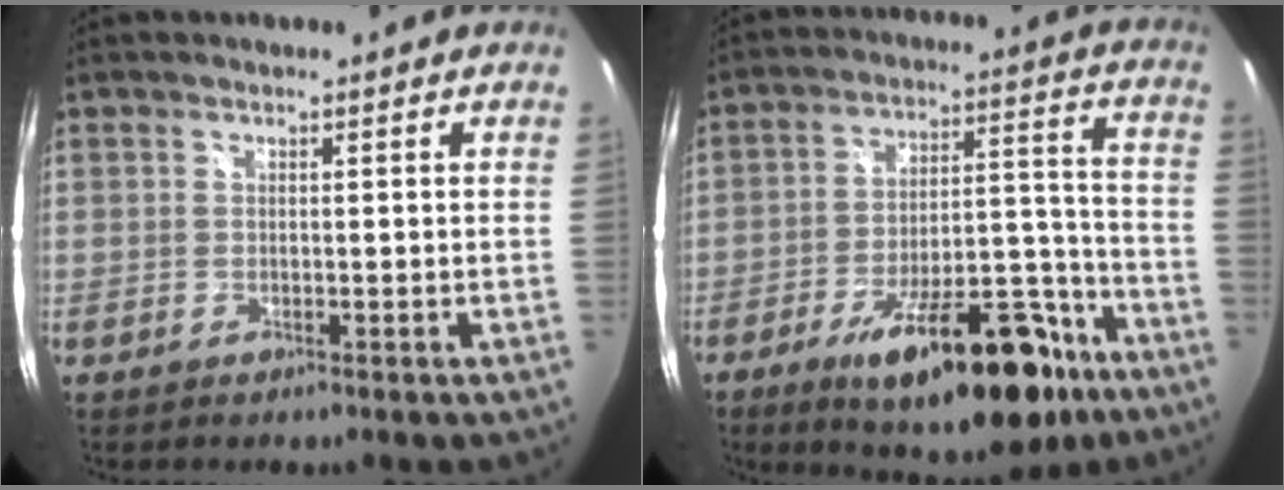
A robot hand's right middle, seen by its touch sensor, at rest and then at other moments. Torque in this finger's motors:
{"motor_torque": [1.37, -0.77, 0.64, 0.21]}